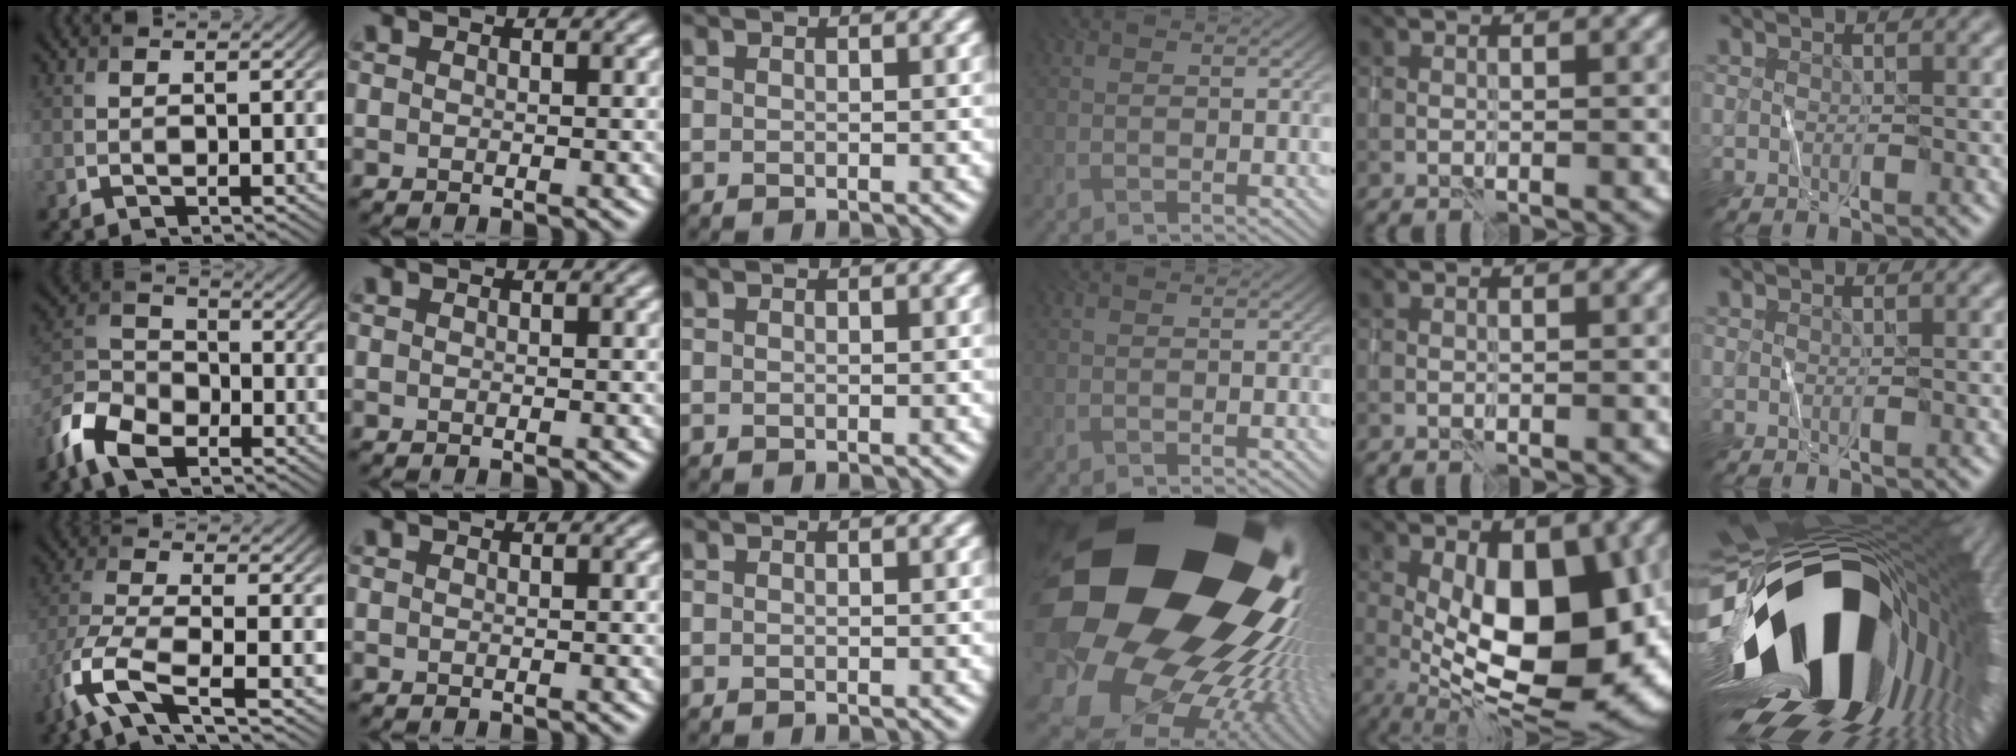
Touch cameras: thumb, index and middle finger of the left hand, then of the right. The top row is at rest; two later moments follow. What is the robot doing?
{"motion": "wipe", "object": "whiteboard"}